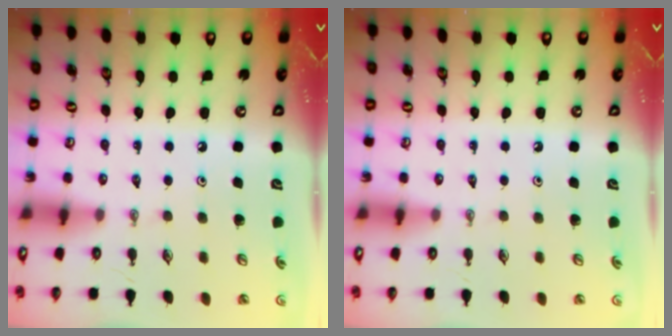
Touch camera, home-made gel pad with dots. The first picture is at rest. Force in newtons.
{"total": 0.0}